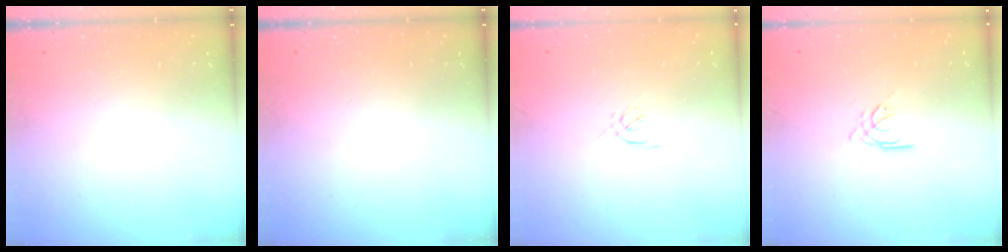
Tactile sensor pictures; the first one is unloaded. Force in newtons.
{"total": 0.0}
{"total": 1.6, "press": 1.6, "slide": 0.4}
{"total": 0.9, "press": 0.8, "slide": 0.2}